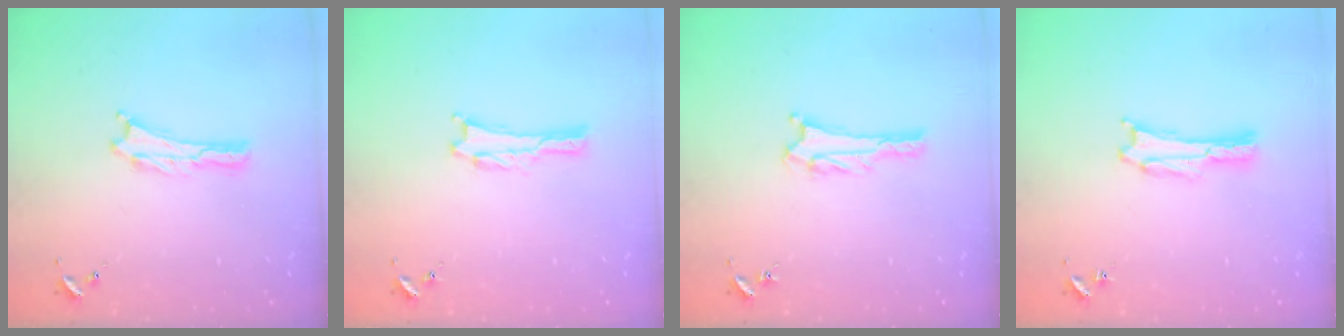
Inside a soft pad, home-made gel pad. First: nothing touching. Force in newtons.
{"total": 0.6, "press": 0.6, "slide": 0.1}
{"total": 2.7, "press": 2.7, "slide": 0.2}
{"total": 1.1, "press": 1.1, "slide": 0.0}